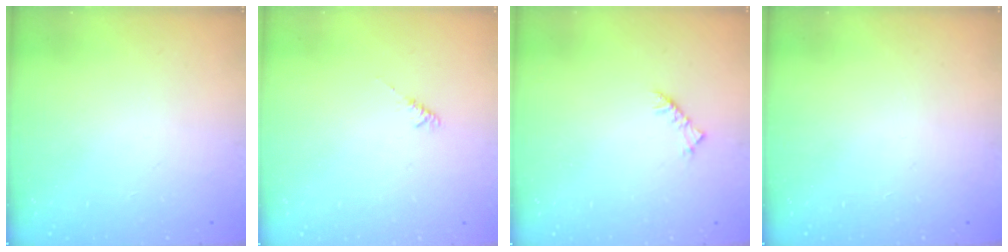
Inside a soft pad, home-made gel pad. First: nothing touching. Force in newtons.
{"total": 2.0, "press": 1.9, "slide": 0.4}
{"total": 2.5, "press": 2.4, "slide": 0.7}
{"total": 0.0}